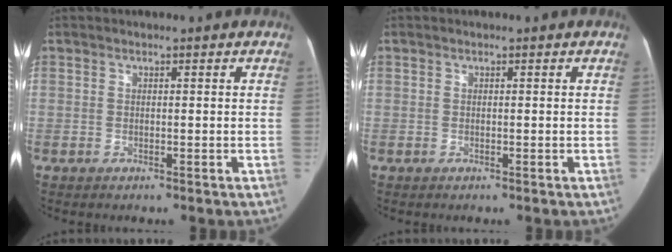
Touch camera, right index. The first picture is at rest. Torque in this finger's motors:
{"motor_torque": [0.00, 0.00, 0.02, 0.00]}